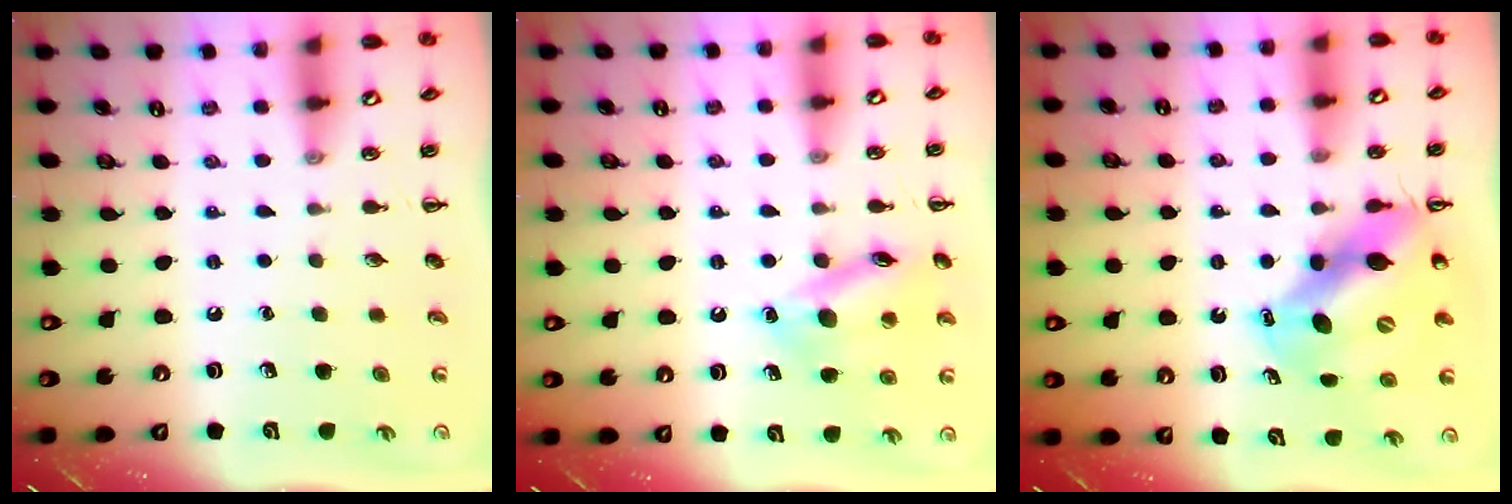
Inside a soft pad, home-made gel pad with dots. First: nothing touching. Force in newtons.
{"total": 13.9, "press": 13.8, "slide": 1.0}
{"total": 10.3, "press": 10.1, "slide": 2.1}